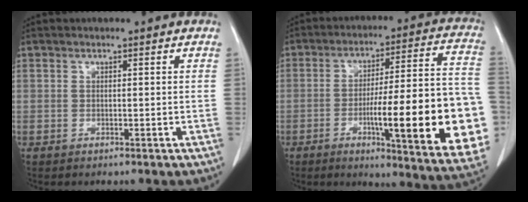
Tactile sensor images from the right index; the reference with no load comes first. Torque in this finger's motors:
{"motor_torque": [1.77, -0.37, 0.78, 0.21]}